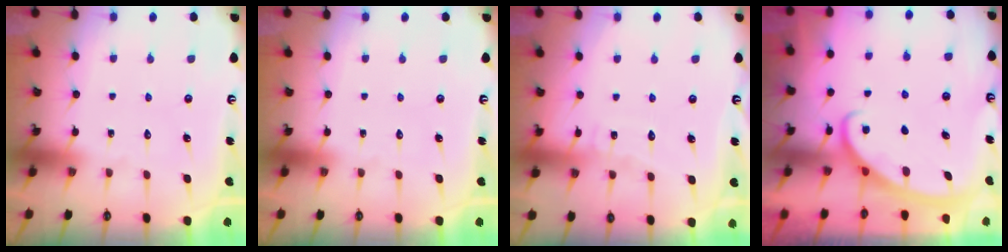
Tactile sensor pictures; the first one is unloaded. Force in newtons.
{"total": 0.0}
{"total": 4.9, "press": 4.8, "slide": 0.5}
{"total": 2.8, "press": 2.8, "slide": 0.4}